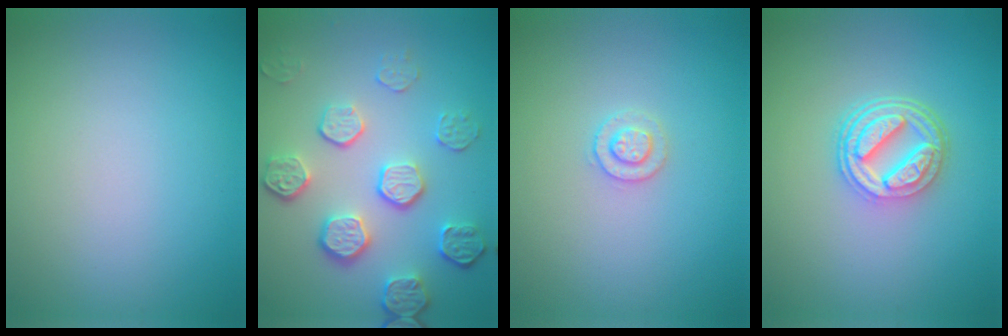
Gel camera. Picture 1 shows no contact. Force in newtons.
{"total": 5.5, "press": 4.0, "slide": 3.8}
{"total": 1.5, "press": 1.5, "slide": 0.1}
{"total": 4.8, "press": 3.6, "slide": 3.2}